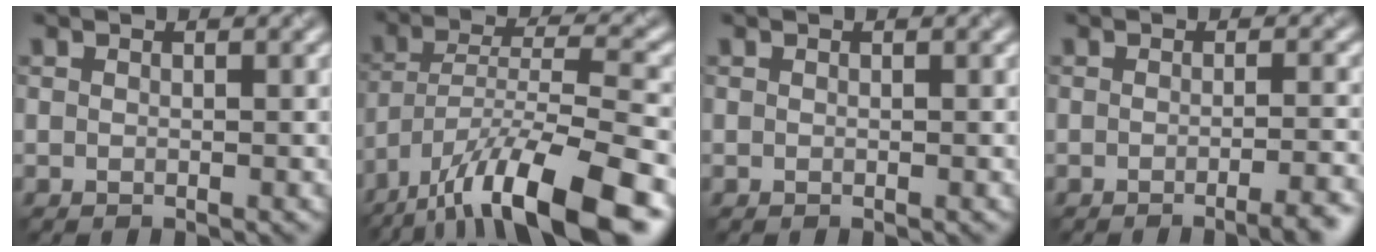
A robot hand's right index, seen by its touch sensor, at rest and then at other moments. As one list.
[{"total": 13.2, "force": [-9.2, 2.9, 9.0], "torque": [-0.161, 0.007, -0.159]}, {"total": 0.0}, {"total": 3.5, "force": [-2.4, 0.5, 2.5], "torque": [-0.030, 0.003, -0.030]}]